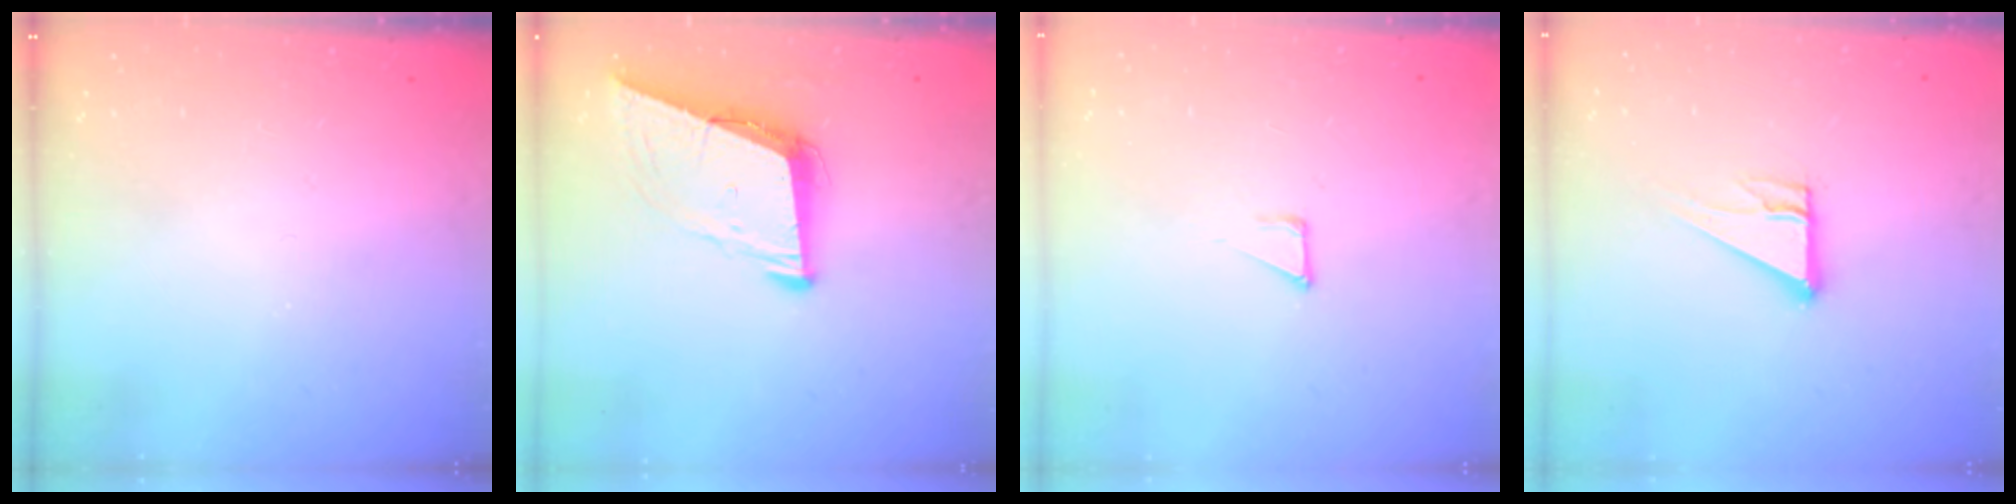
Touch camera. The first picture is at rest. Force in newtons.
{"total": 9.1, "press": 8.2, "slide": 3.8}
{"total": 2.7, "press": 2.7, "slide": 0.3}
{"total": 6.6, "press": 6.6, "slide": 0.6}